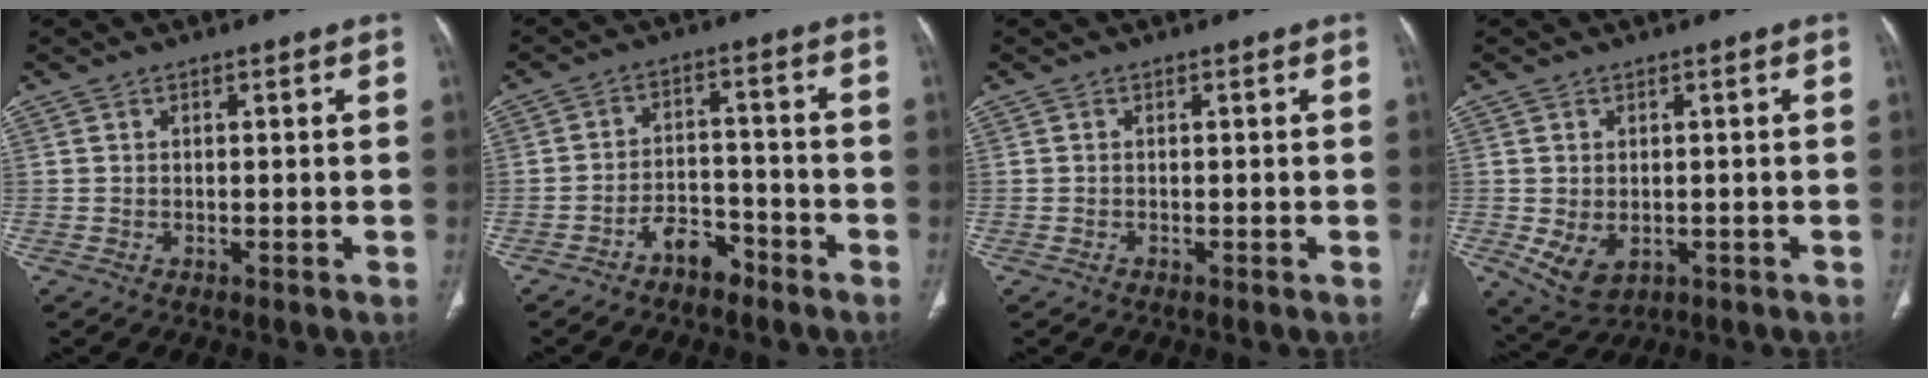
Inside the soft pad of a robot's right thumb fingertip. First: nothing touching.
{"total": 5.7, "force": [-4.1, 3.0, 2.6], "torque": [-0.029, 0.043, -0.069]}
{"total": 0.0}
{"total": 6.1, "force": [-1.2, 4.3, 4.2], "torque": [-0.071, -0.007, 0.000]}